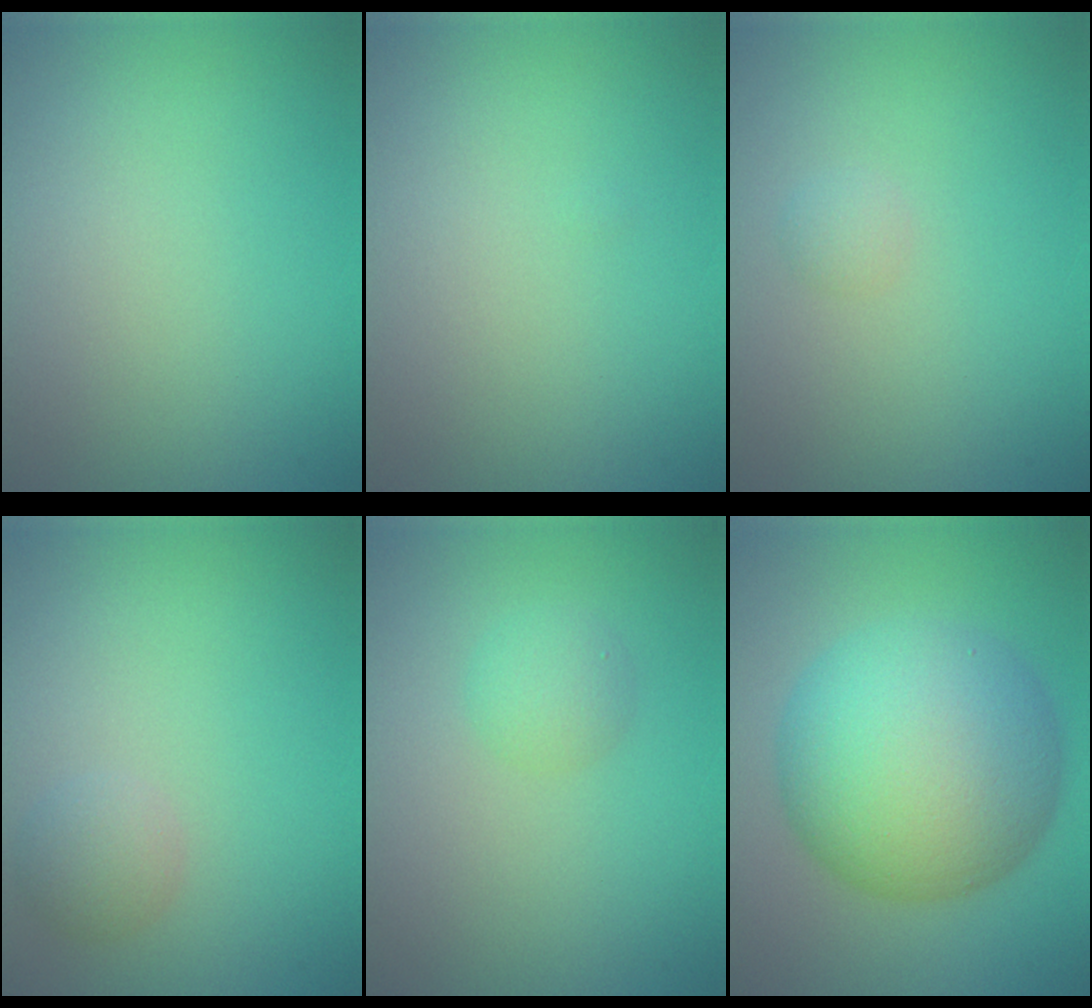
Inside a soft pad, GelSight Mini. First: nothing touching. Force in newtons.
{"total": 0.0}
{"total": 0.7, "press": 0.7, "slide": 0.0}
{"total": 1.6, "press": 1.6, "slide": 0.1}
{"total": 1.7, "press": 1.7, "slide": 0.1}
{"total": 12.8, "press": 12.8, "slide": 0.3}